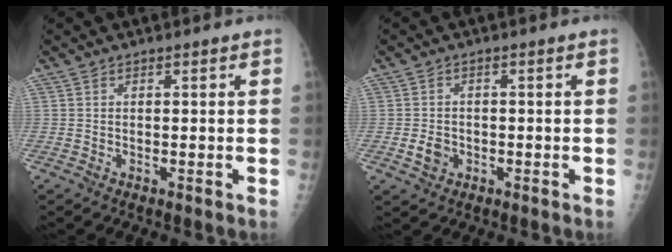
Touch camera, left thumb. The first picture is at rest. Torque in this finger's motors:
{"motor_torque": [-0.03, 0.03, 0.01, 0.01, 0.01]}